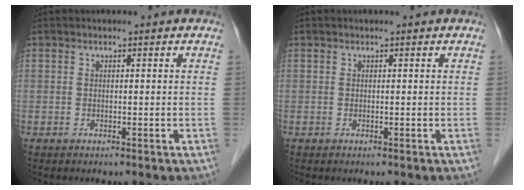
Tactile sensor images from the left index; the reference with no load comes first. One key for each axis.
{"total": 0.0}